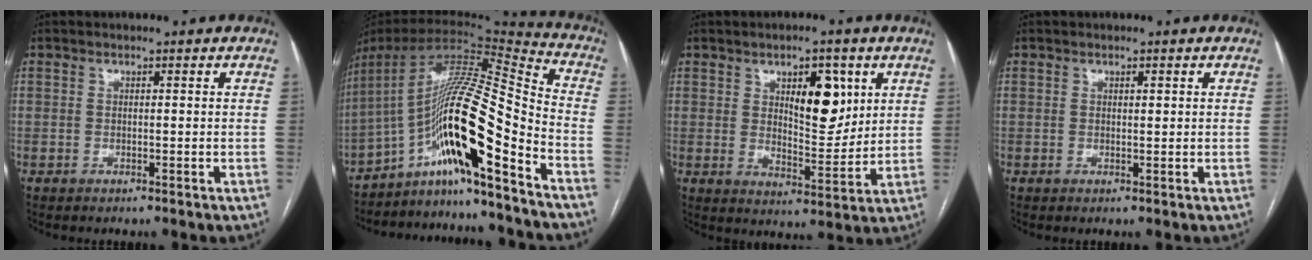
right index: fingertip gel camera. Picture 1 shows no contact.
{"total": 18.7, "force": [-10.9, -0.3, 15.1], "torque": [-0.285, 0.023, -0.195]}
{"total": 8.9, "force": [3.5, 3.6, 7.3], "torque": [-0.108, -0.002, 0.060]}
{"total": 0.7, "force": [0.3, 0.2, 0.6], "torque": [-0.011, -0.001, 0.005]}